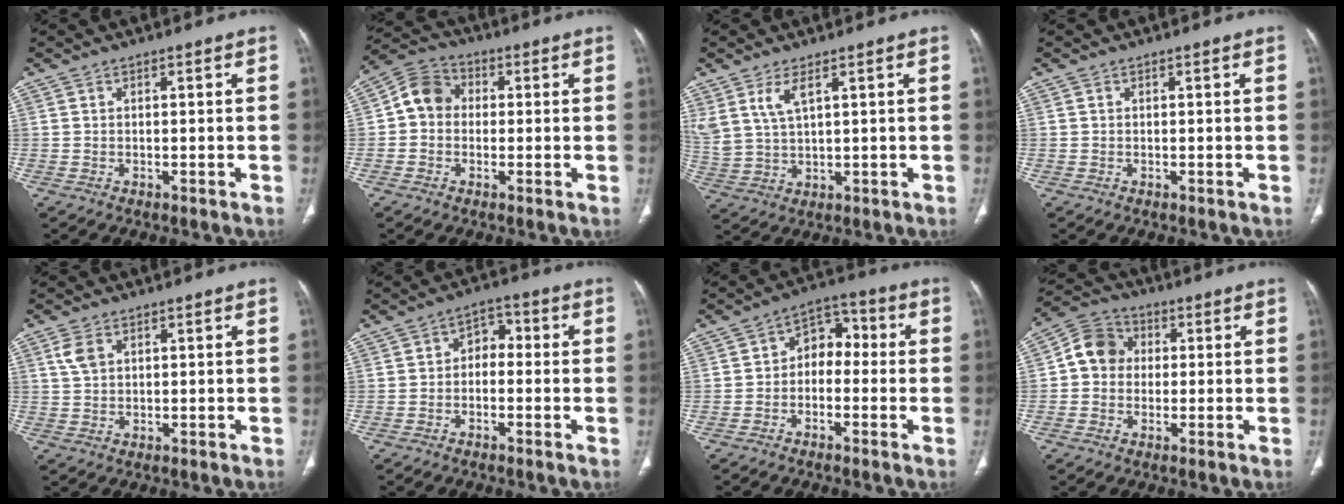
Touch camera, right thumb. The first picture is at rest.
{"total": 7.1, "force": [0.1, 6.1, 3.7], "torque": [-0.049, 0.023, -0.013]}
{"total": 6.2, "force": [3.2, 2.5, 4.6], "torque": [-0.105, -0.013, 0.078]}
{"total": 0.0}
{"total": 3.3, "force": [1.4, 2.1, 2.1], "torque": [-0.046, 0.003, 0.035]}
{"total": 4.5, "force": [-0.7, 3.3, 3.0], "torque": [-0.025, 0.027, -0.024]}
{"total": 7.1, "force": [-0.9, 5.2, 4.7], "torque": [-0.042, 0.039, -0.032]}
{"total": 7.9, "force": [0.5, 6.9, 3.7], "torque": [-0.049, 0.021, -0.006]}